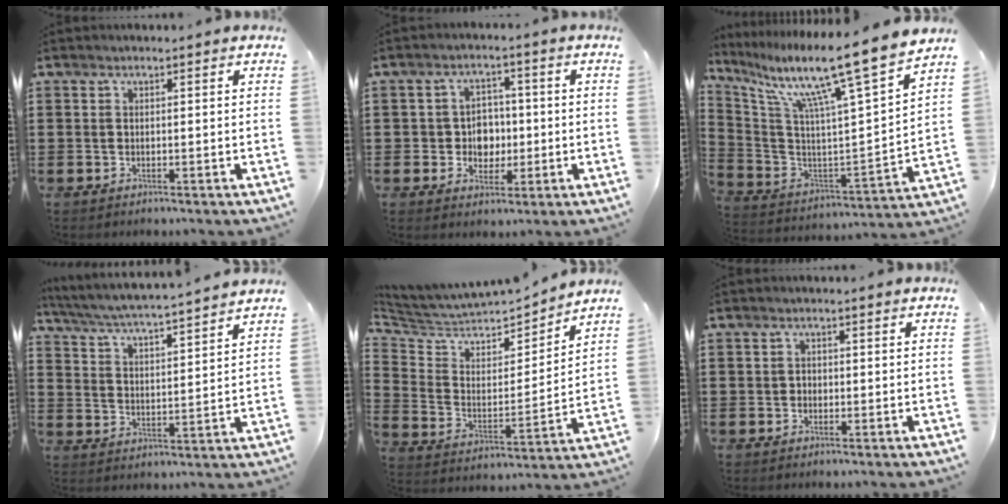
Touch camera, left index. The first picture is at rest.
{"total": 4.7, "force": [-0.5, 4.2, 2.0], "torque": [-0.044, 0.007, -0.013]}
{"total": 12.4, "force": [9.5, -0.8, 7.9], "torque": [-0.166, -0.076, 0.139]}
{"total": 4.4, "force": [4.0, -0.8, 1.4], "torque": [-0.049, -0.037, 0.061]}
{"total": 4.3, "force": [4.0, 1.4, 0.6], "torque": [-0.042, -0.042, 0.062]}
{"total": 0.7, "force": [-0.3, 0.6, 0.3], "torque": [-0.008, 0.003, -0.007]}